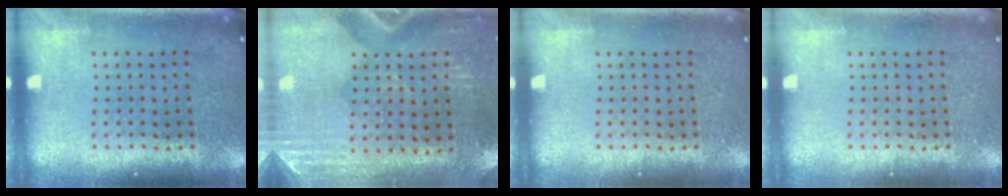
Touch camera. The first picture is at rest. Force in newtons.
{"total": 3.0, "press": 2.6, "slide": 1.5}
{"total": 0.0}
{"total": 0.0}